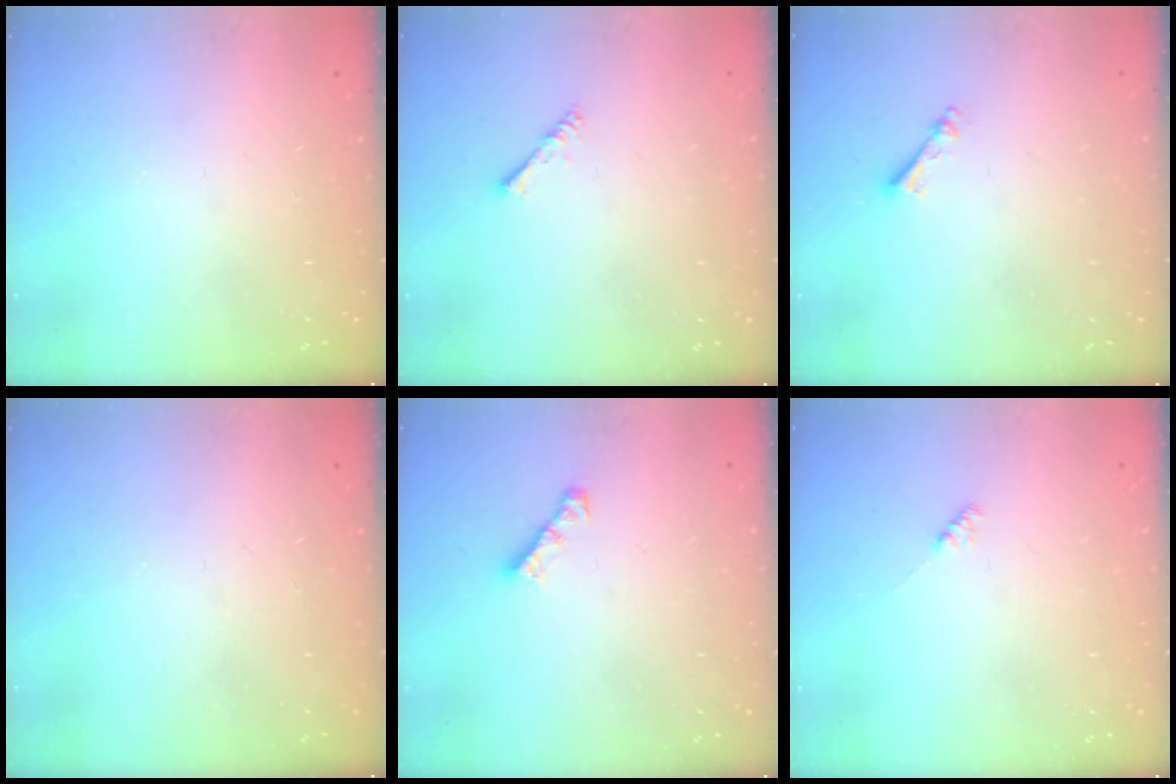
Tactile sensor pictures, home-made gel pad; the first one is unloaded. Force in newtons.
{"total": 2.2, "press": 2.1, "slide": 0.5}
{"total": 2.5, "press": 2.5, "slide": 0.4}
{"total": 0.0}
{"total": 3.0, "press": 3.0, "slide": 0.4}
{"total": 2.1, "press": 2.0, "slide": 0.5}